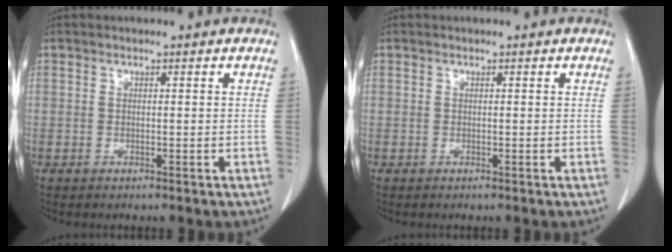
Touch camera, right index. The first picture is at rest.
{"total": 0.0}